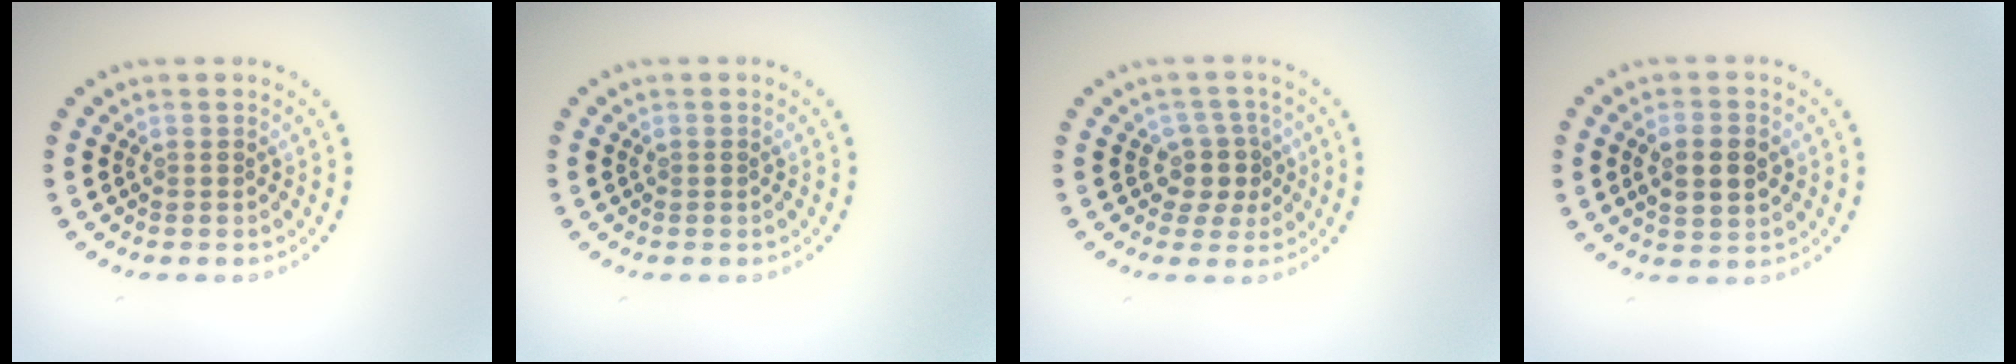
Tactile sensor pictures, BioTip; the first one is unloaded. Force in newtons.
{"total": 0.0}
{"total": 2.5, "press": 2.0, "slide": 1.6}
{"total": 3.4, "press": 3.4, "slide": 0.3}